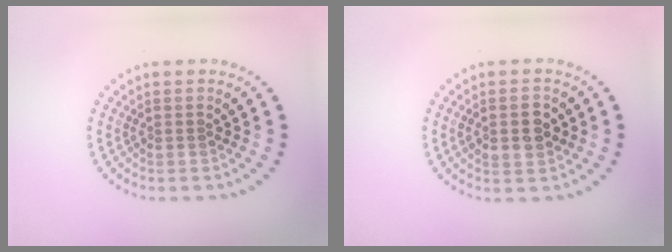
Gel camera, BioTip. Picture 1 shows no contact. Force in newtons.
{"total": 3.3, "press": 3.3, "slide": 0.2}